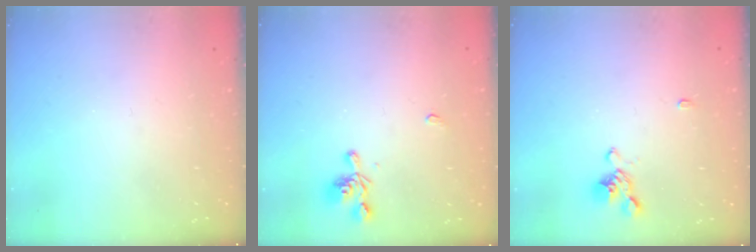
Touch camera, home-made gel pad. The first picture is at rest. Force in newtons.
{"total": 2.6, "press": 2.5, "slide": 0.4}
{"total": 1.7, "press": 1.5, "slide": 0.9}